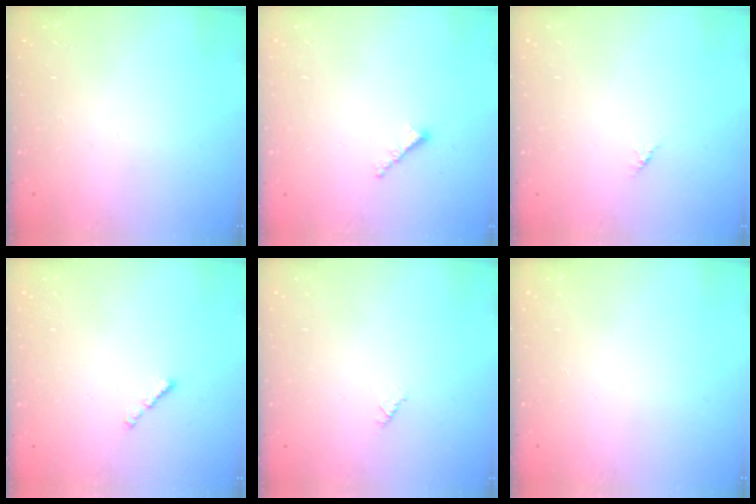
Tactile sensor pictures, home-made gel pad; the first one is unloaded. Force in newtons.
{"total": 1.8, "press": 1.7, "slide": 0.5}
{"total": 1.2, "press": 1.2, "slide": 0.3}
{"total": 1.0, "press": 0.9, "slide": 0.5}
{"total": 0.6, "press": 0.6, "slide": 0.2}
{"total": 0.0}